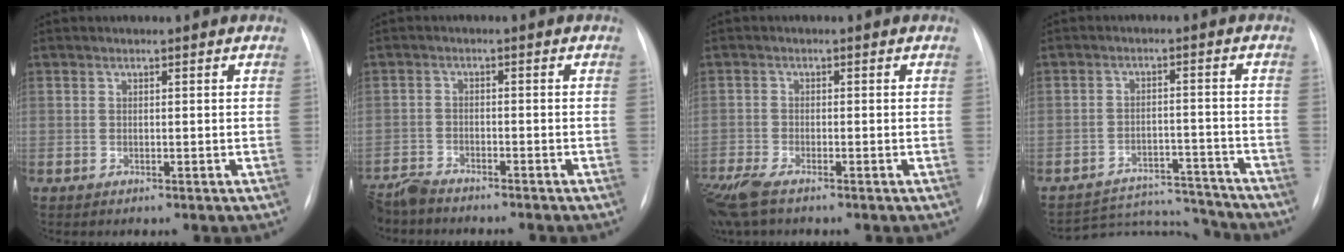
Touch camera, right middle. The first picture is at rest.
{"total": 6.2, "force": [-6.0, 0.7, 1.6], "torque": [-0.020, -0.017, -0.103]}
{"total": 6.9, "force": [-5.3, 1.7, 4.1], "torque": [-0.091, -0.018, -0.101]}
{"total": 12.1, "force": [-12.0, 1.2, -0.1], "torque": [0.004, 0.018, -0.174]}